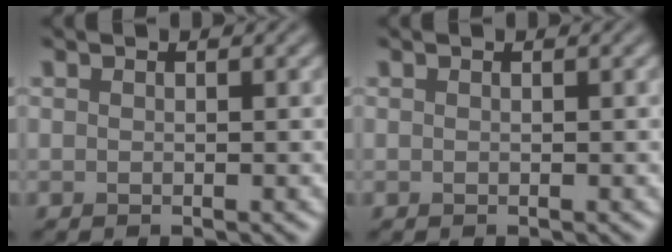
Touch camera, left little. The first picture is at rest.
{"total": 0.0}